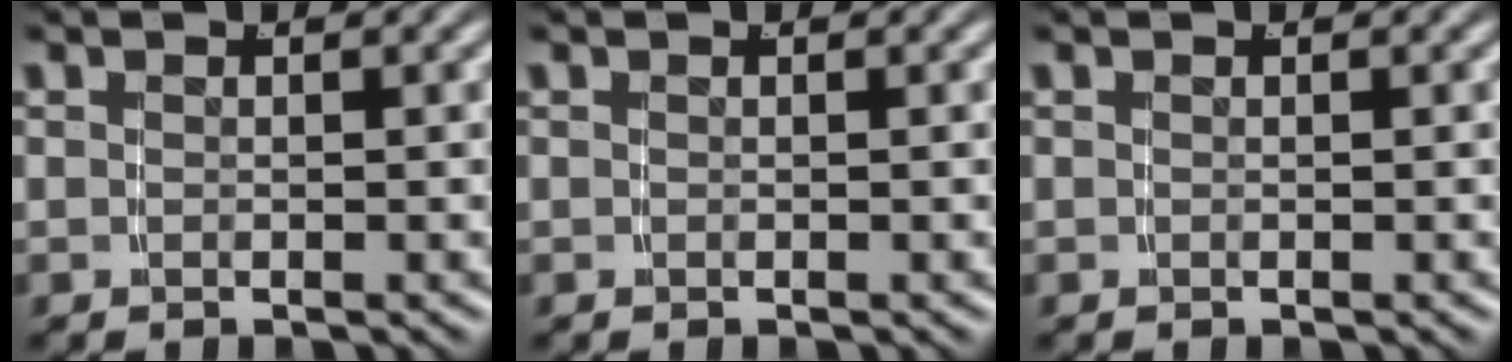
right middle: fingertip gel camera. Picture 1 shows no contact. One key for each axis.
{"total": 0.0}
{"total": 0.0}